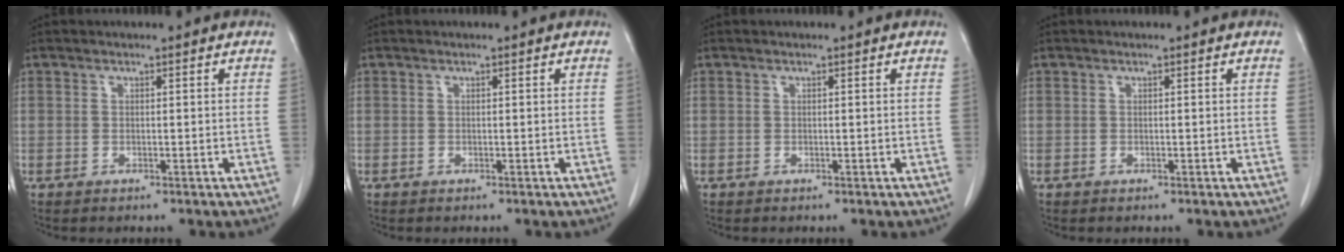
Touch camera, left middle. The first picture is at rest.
{"total": 0.0}
{"total": 0.0}
{"total": 0.0}